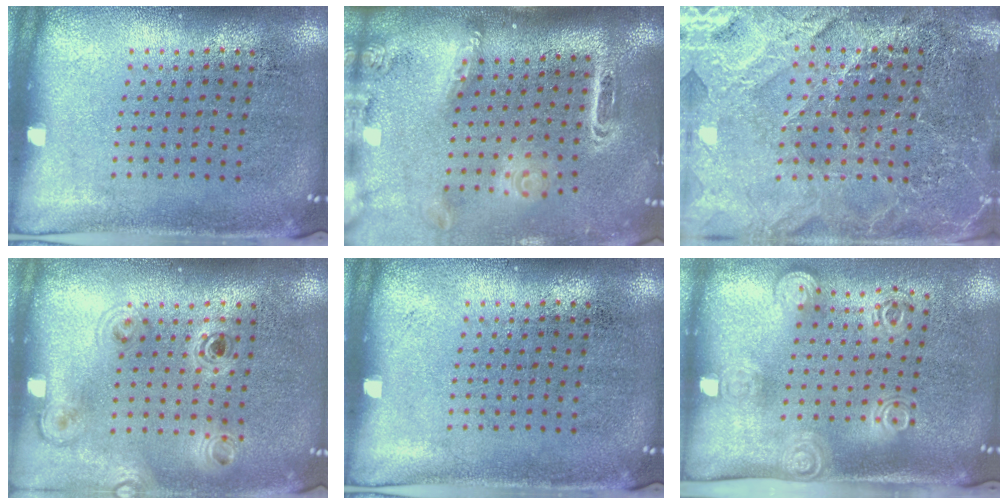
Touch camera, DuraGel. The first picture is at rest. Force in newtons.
{"total": 2.6, "press": 1.9, "slide": 1.8}
{"total": 4.0, "press": 3.8, "slide": 1.3}
{"total": 1.1, "press": 1.1, "slide": 0.3}
{"total": 0.0}
{"total": 1.8, "press": 1.3, "slide": 1.3}